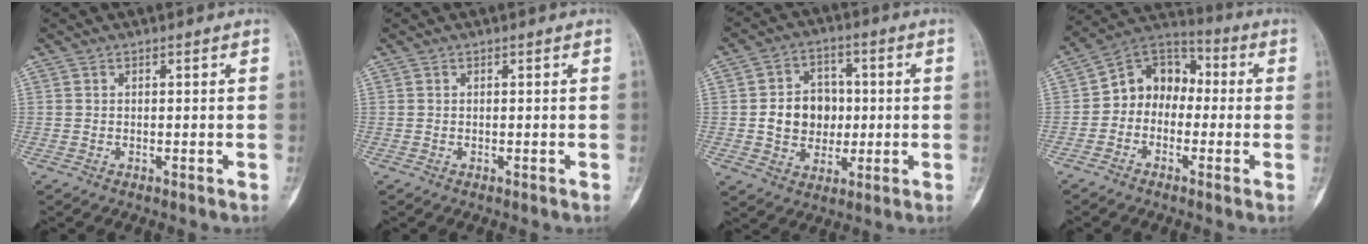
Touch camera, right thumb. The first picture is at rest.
{"total": 0.0}
{"total": 10.5, "force": [0.0, 8.7, 5.8], "torque": [-0.055, 0.014, 0.002]}
{"total": 10.2, "force": [-1.0, 8.3, 5.7], "torque": [-0.053, 0.049, -0.036]}